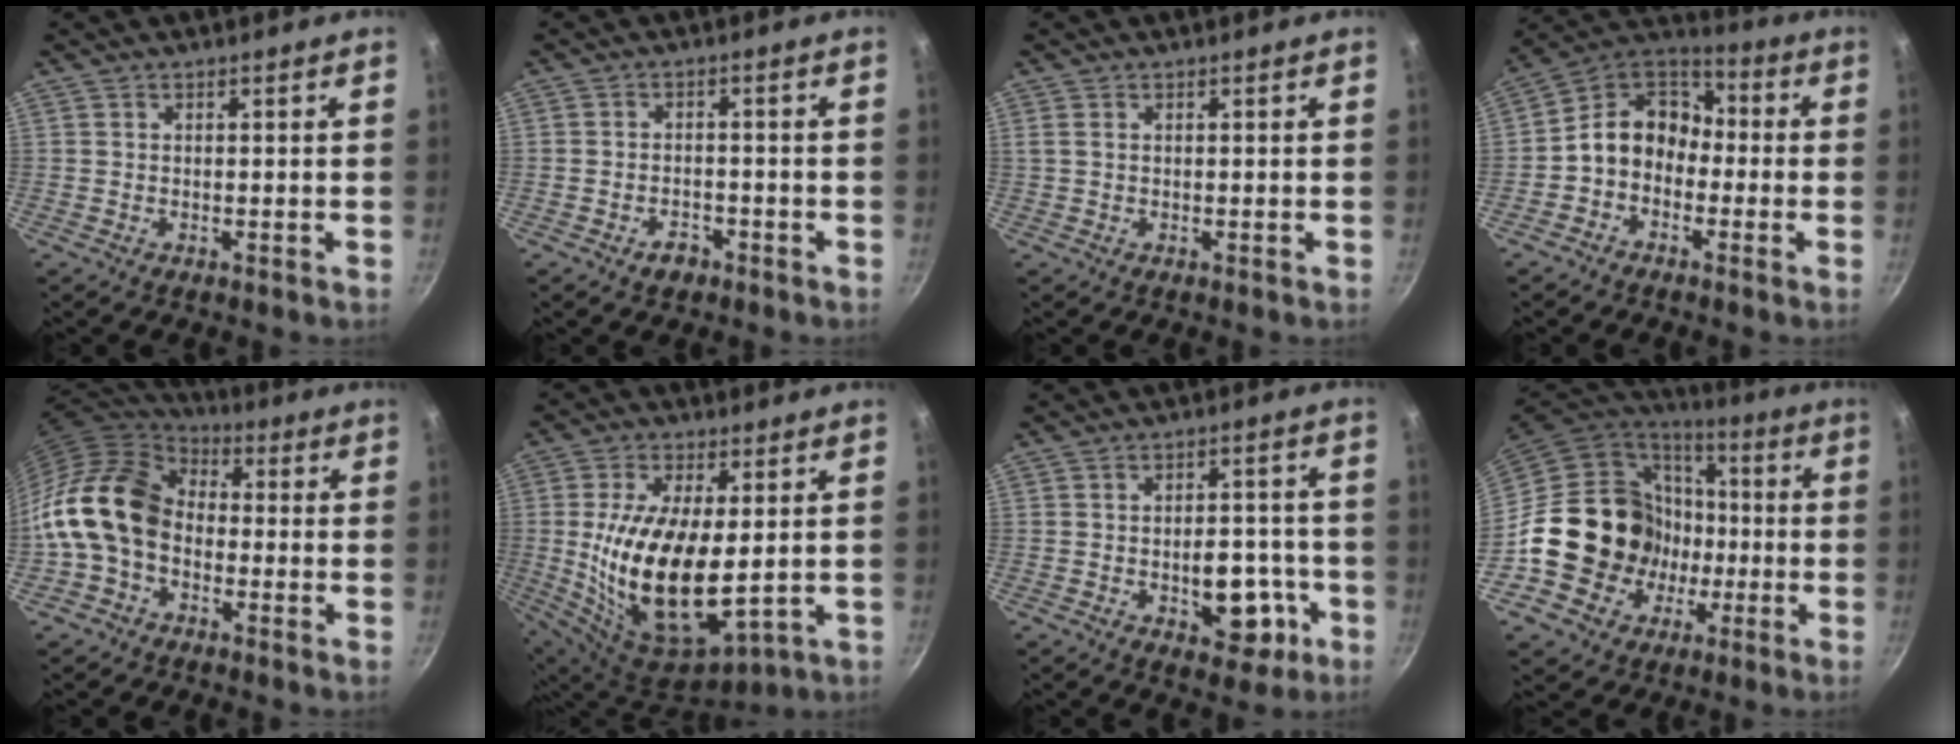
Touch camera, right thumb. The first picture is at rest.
{"total": 3.3, "force": [-2.1, 2.1, 1.5], "torque": [-0.013, 0.023, -0.028]}
{"total": 1.0, "force": [0.2, 0.6, 0.7], "torque": [-0.016, 0.001, 0.004]}
{"total": 11.0, "force": [-2.4, 8.7, 6.2], "torque": [-0.070, 0.052, -0.071]}
{"total": 15.3, "force": [-2.5, 11.2, 10.1], "torque": [-0.160, 0.042, -0.070]}
{"total": 19.6, "force": [0.2, 9.5, 17.2], "torque": [-0.321, -0.017, 0.017]}
{"total": 10.6, "force": [-3.4, 6.2, 7.9], "torque": [-0.071, 0.022, -0.038]}
{"total": 21.5, "force": [-2.8, 19.3, 8.9], "torque": [-0.130, 0.047, -0.025]}